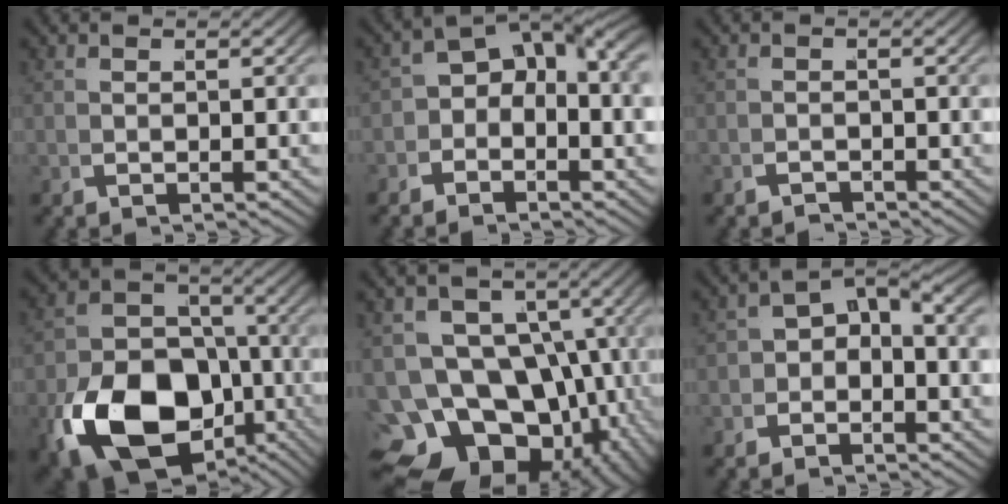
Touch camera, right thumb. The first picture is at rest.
{"total": 8.7, "force": [0.2, 6.2, 6.1], "torque": [-0.075, 0.024, -0.019]}
{"total": 1.5, "force": [-1.4, -0.3, -0.5], "torque": [0.018, 0.000, -0.029]}
{"total": 15.2, "force": [-5.0, 9.5, 10.8], "torque": [-0.198, -0.050, -0.064]}
{"total": 18.8, "force": [-6.1, 14.4, 10.5], "torque": [-0.213, -0.097, -0.080]}
{"total": 4.8, "force": [-0.8, 3.6, 3.0], "torque": [-0.042, 0.001, -0.020]}